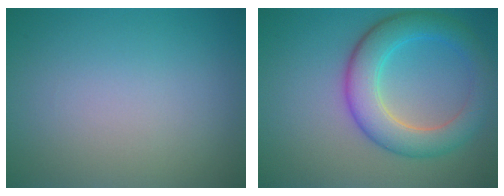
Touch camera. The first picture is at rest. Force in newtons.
{"total": 6.0, "press": 6.0, "slide": 0.3}